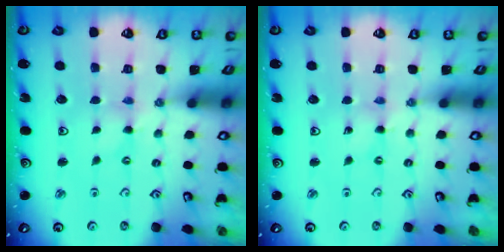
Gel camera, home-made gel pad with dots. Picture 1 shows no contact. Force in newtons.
{"total": 0.0}